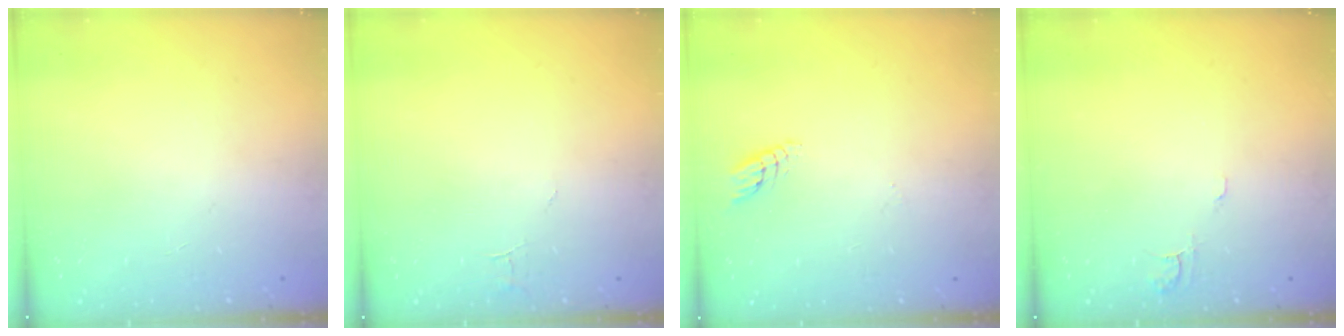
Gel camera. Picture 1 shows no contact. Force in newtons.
{"total": 3.0, "press": 3.0, "slide": 0.2}
{"total": 3.9, "press": 3.9, "slide": 0.4}
{"total": 4.6, "press": 4.6, "slide": 0.3}